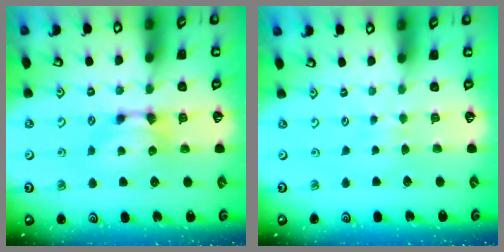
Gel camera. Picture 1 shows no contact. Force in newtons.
{"total": 3.4, "press": 3.4, "slide": 0.3}